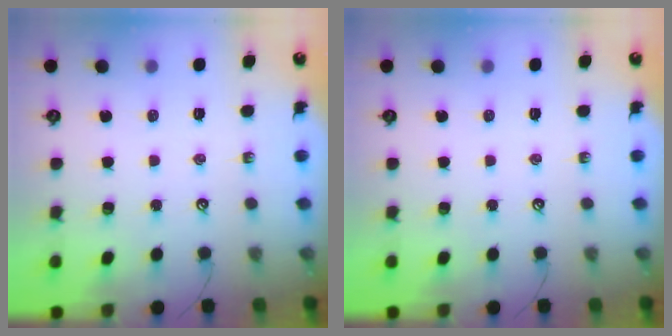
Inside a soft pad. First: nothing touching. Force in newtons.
{"total": 0.0}